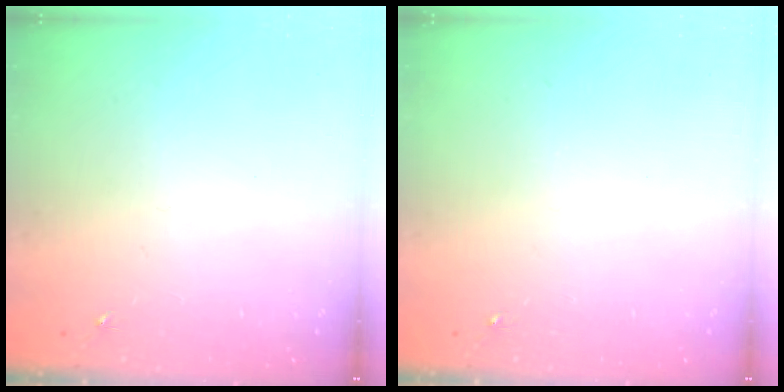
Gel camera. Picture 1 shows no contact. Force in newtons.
{"total": 0.0}